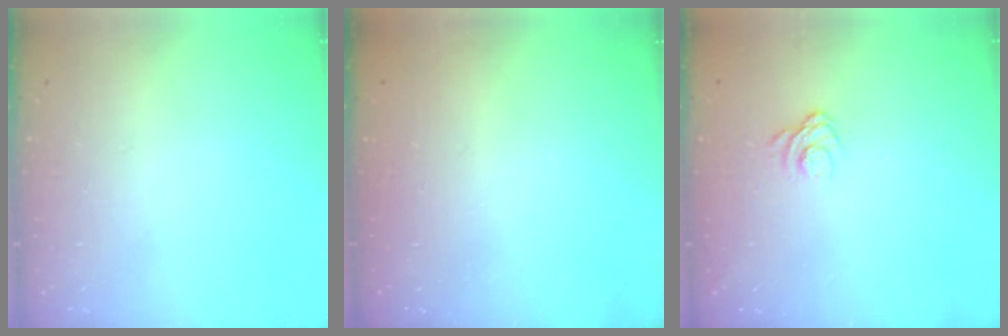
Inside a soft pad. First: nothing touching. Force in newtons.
{"total": 2.4, "press": 2.3, "slide": 0.8}
{"total": 5.1, "press": 4.9, "slide": 1.3}